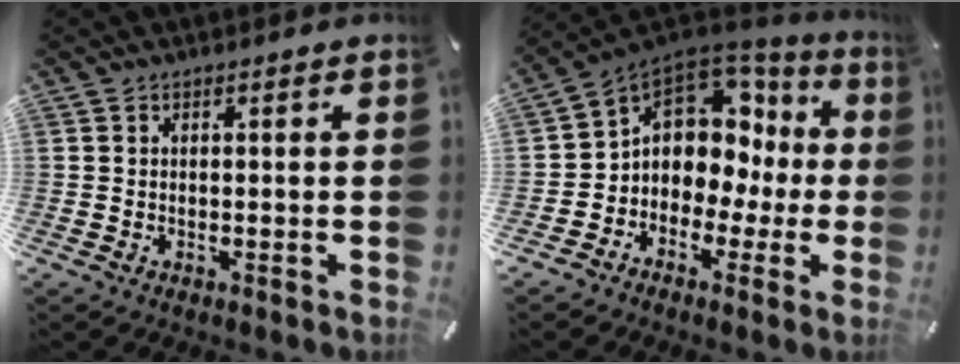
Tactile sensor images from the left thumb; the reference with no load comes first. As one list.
[{"total": 9.2, "force": [2.8, 7.8, 3.8], "torque": [-0.064, -0.034, 0.053]}]